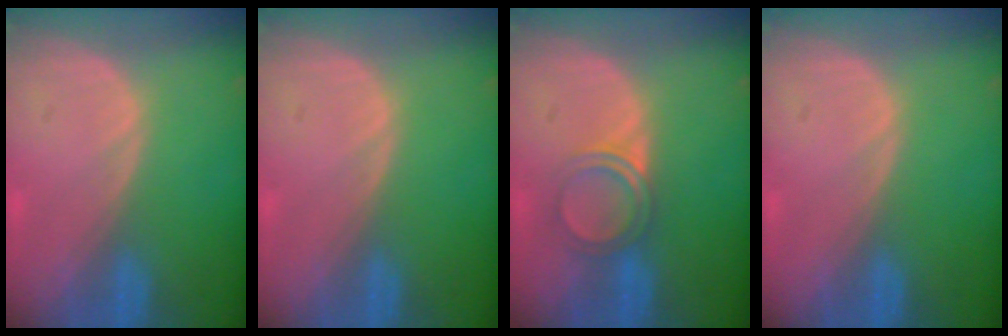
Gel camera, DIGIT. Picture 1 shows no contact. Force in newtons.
{"total": 0.0}
{"total": 3.8, "press": 3.6, "slide": 1.3}
{"total": 0.0}